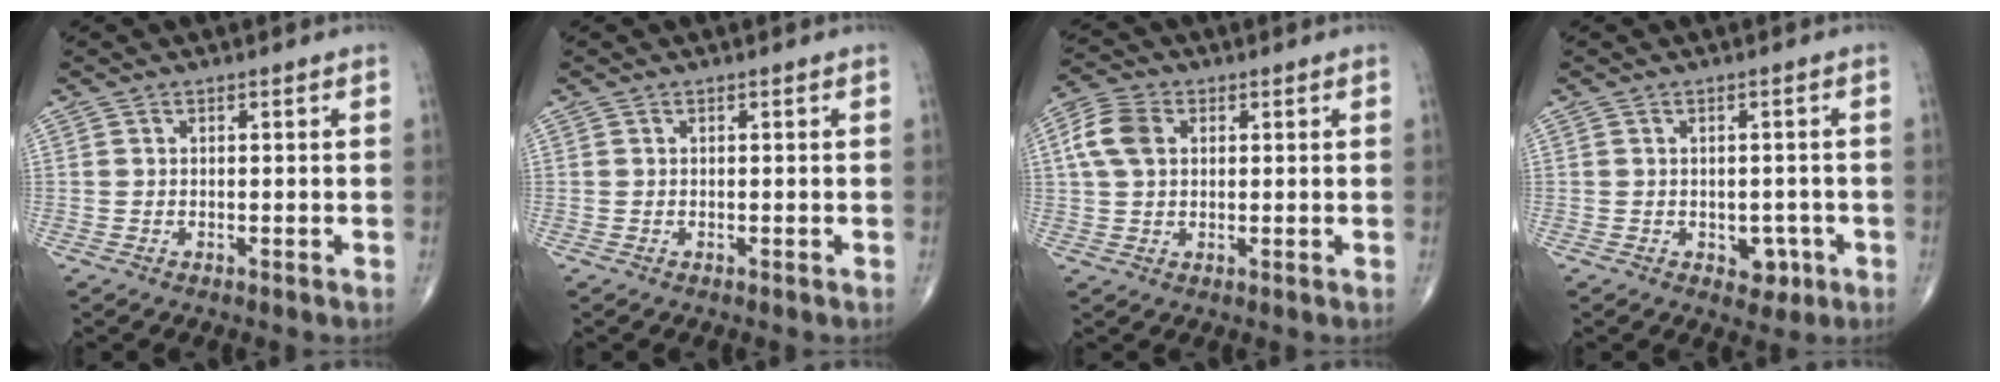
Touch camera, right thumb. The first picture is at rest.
{"total": 0.0}
{"total": 7.0, "force": [1.6, 4.8, 4.8], "torque": [-0.101, 0.013, 0.027]}
{"total": 3.8, "force": [-1.3, 2.7, 2.2], "torque": [-0.001, 0.006, -0.014]}